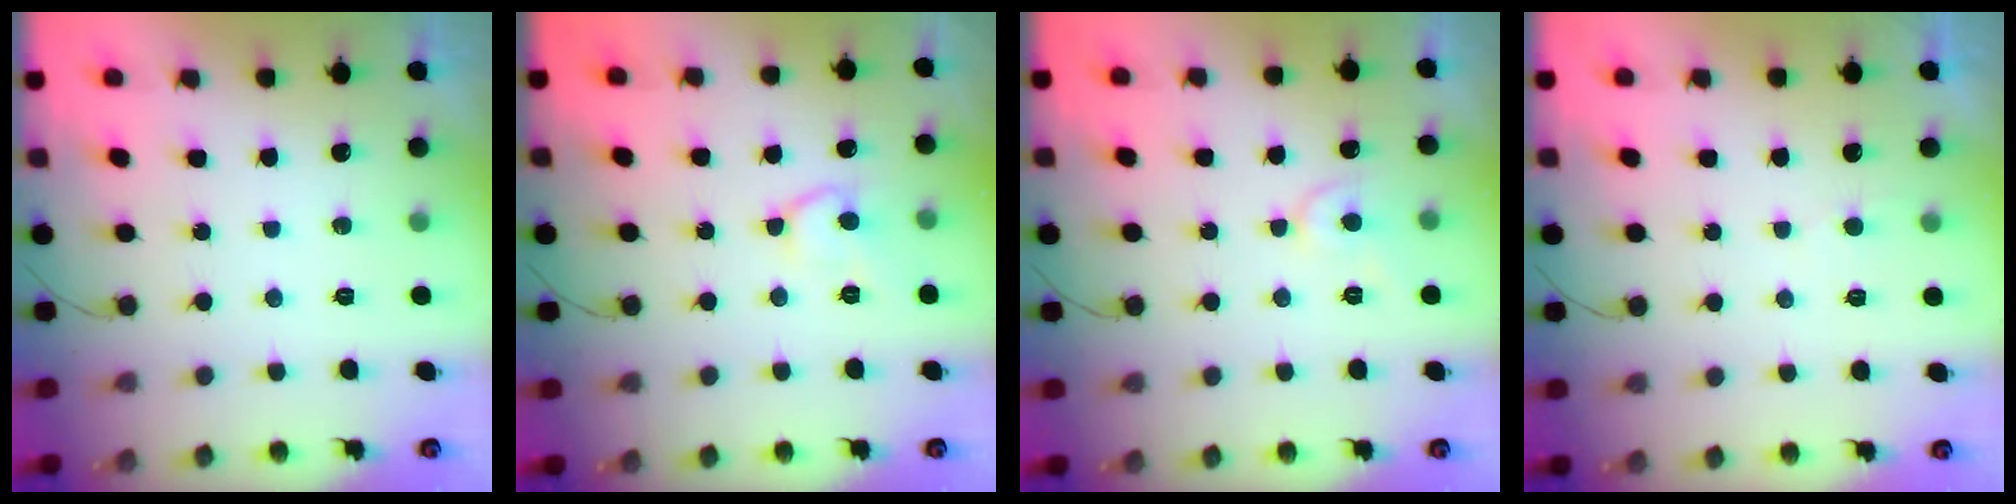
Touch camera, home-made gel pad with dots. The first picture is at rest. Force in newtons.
{"total": 9.0, "press": 9.0, "slide": 0.8}
{"total": 6.0, "press": 6.0, "slide": 0.6}
{"total": 1.6, "press": 1.6, "slide": 0.2}